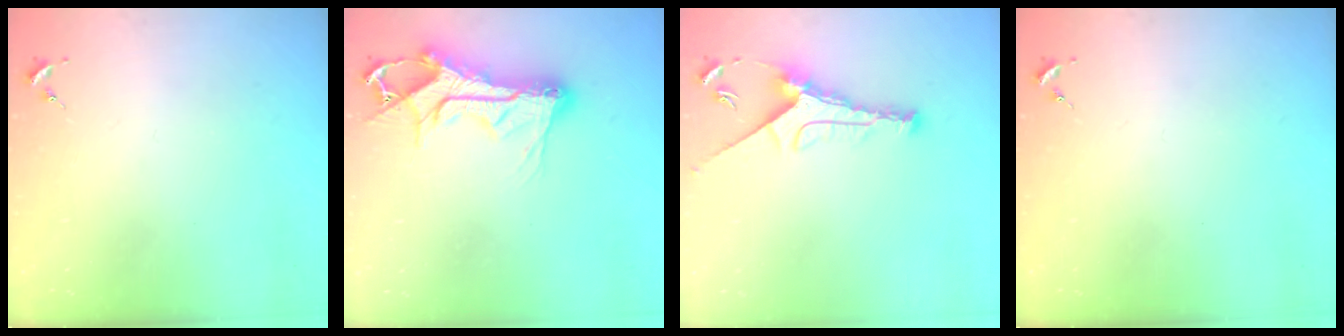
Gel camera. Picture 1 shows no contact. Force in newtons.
{"total": 16.4, "press": 16.3, "slide": 1.3}
{"total": 9.1, "press": 9.1, "slide": 0.3}
{"total": 0.0}